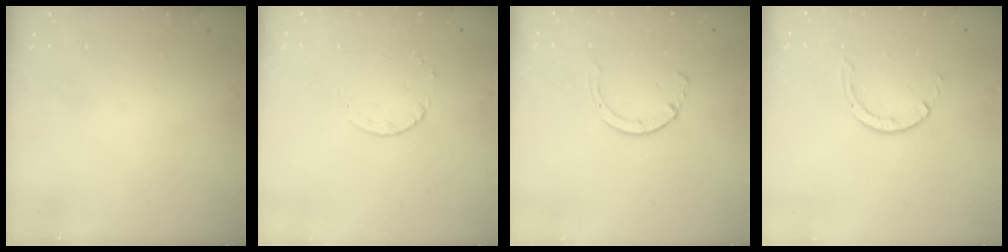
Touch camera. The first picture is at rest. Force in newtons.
{"total": 2.4, "press": 2.4, "slide": 0.3}
{"total": 2.8, "press": 2.8, "slide": 0.4}
{"total": 1.4, "press": 1.4, "slide": 0.1}